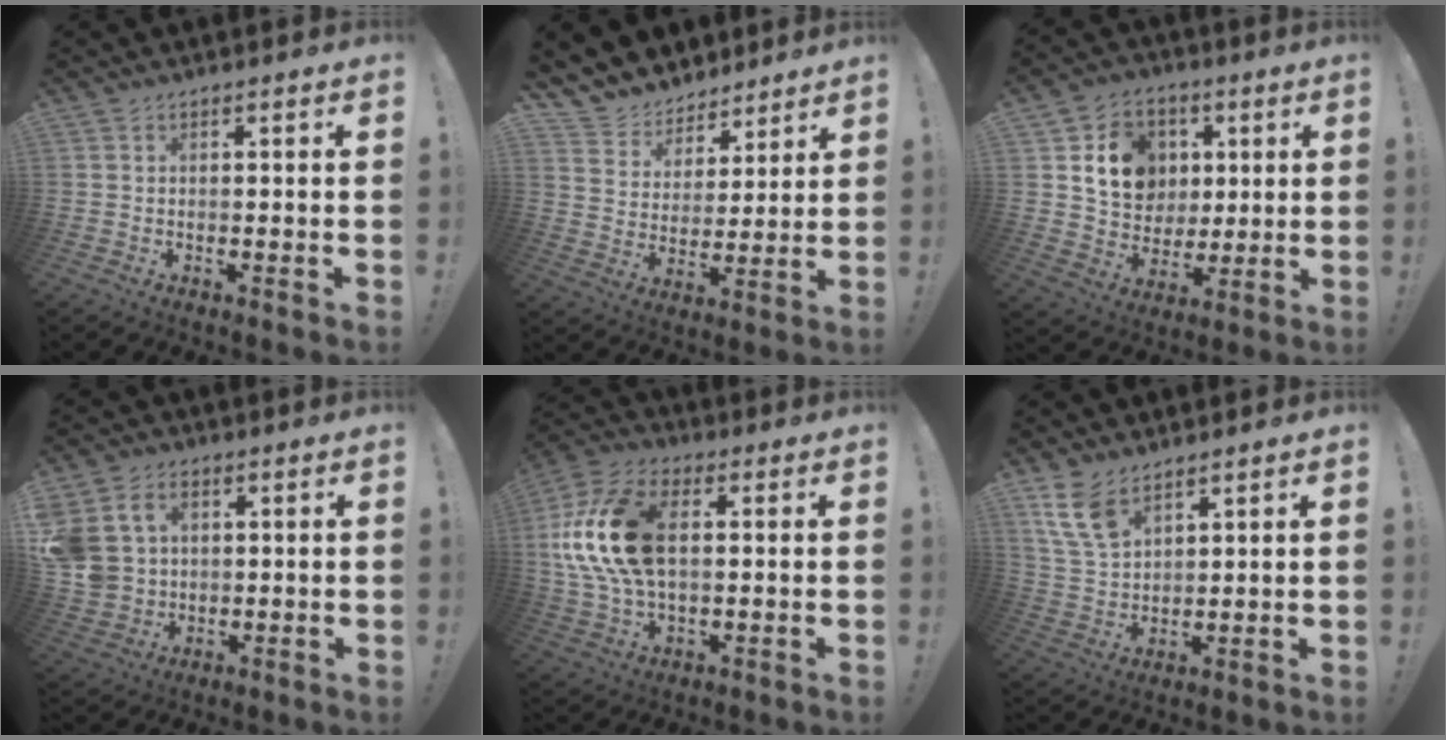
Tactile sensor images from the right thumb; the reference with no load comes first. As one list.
[{"total": 8.4, "force": [6.3, 5.5, 0.5], "torque": [-0.017, -0.061, 0.125]}, {"total": 14.7, "force": [4.2, 12.5, 6.4], "torque": [-0.088, -0.010, 0.093]}, {"total": 11.3, "force": [3.8, 9.1, 5.5], "torque": [-0.116, -0.008, 0.080]}, {"total": 20.1, "force": [2.5, 12.3, 15.7], "torque": [-0.293, 0.007, 0.049]}, {"total": 9.4, "force": [6.2, 4.7, 5.3], "torque": [-0.107, -0.029, 0.121]}]